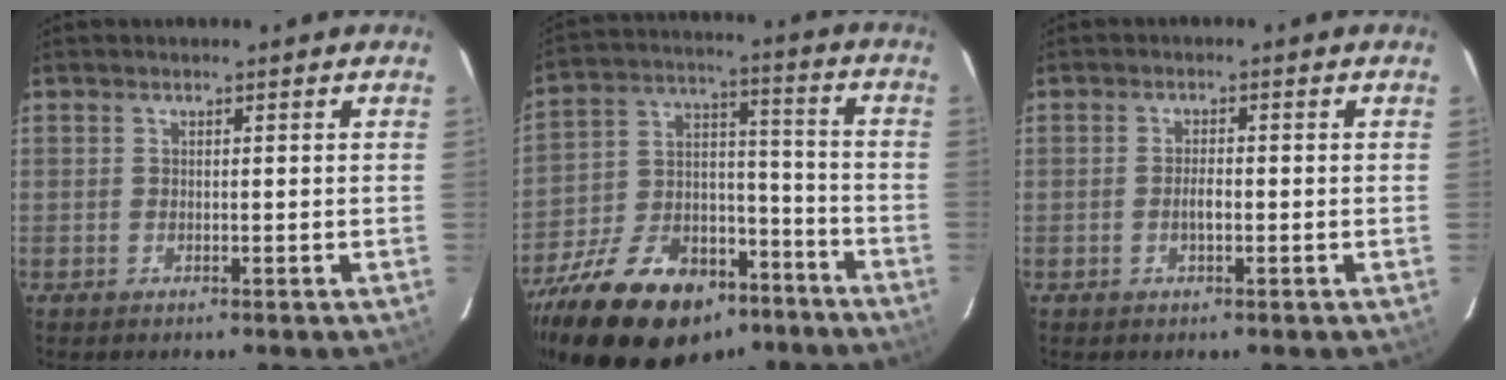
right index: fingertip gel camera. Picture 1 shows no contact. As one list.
[{"total": 24.6, "force": [-16.7, 13.6, 12.0], "torque": [-0.253, 0.031, -0.247]}, {"total": 2.0, "force": [-0.6, 0.7, 1.7], "torque": [-0.032, 0.000, -0.011]}]